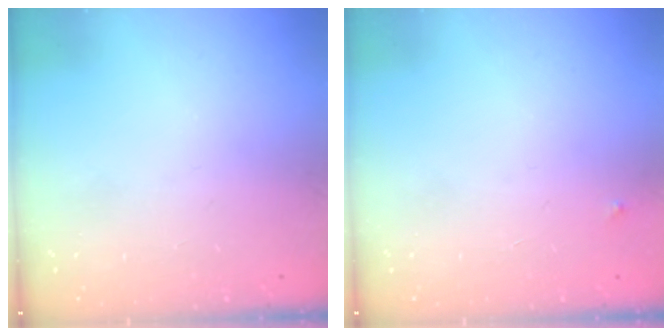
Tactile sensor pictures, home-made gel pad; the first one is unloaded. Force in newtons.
{"total": 2.5, "press": 2.4, "slide": 0.4}